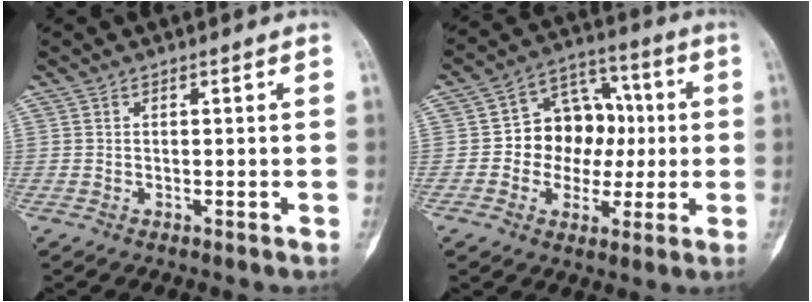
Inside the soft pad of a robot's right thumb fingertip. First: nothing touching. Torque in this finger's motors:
{"motor_torque": [0.04, 0.06, 0.14, -0.12, 0.14]}